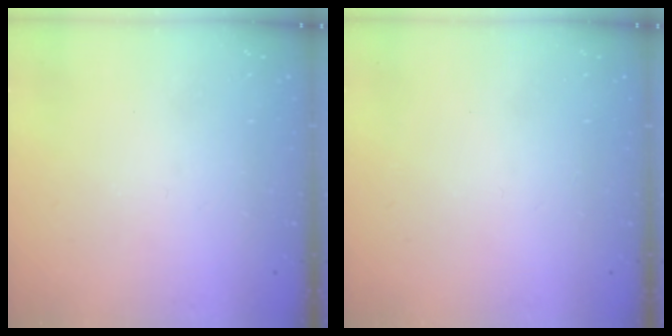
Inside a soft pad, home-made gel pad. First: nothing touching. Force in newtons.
{"total": 1.6, "press": 1.6, "slide": 0.1}